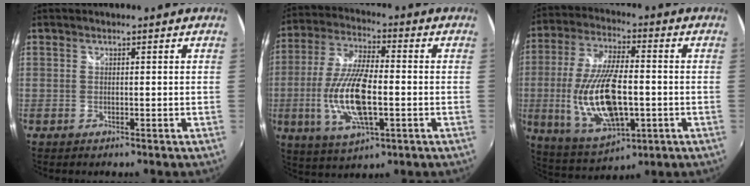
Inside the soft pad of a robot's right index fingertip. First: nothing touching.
{"total": 15.0, "force": [-3.1, 5.2, 13.8], "torque": [-0.286, -0.009, -0.055]}
{"total": 18.6, "force": [-2.9, 8.0, 16.5], "torque": [-0.341, -0.017, -0.037]}